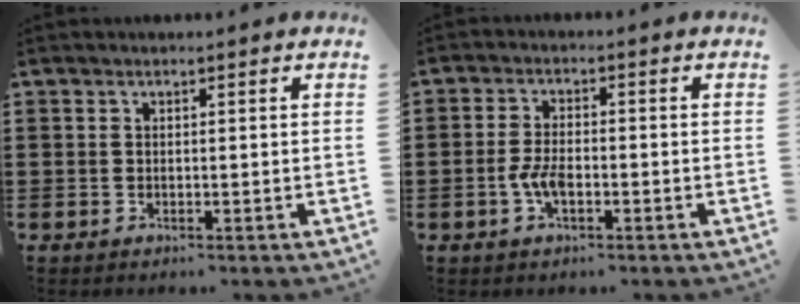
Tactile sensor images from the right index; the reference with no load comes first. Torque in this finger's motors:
{"motor_torque": [1.96, 0.18, 0.37, 0.11]}